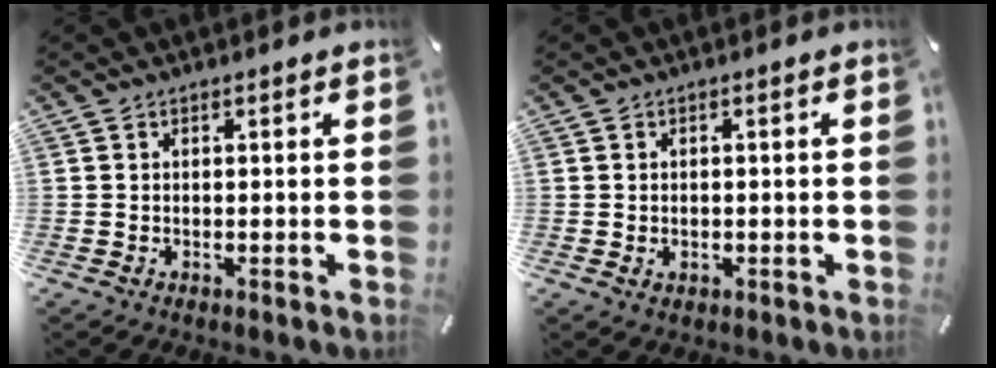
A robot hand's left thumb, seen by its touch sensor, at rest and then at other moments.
{"total": 0.9, "force": [-0.2, 0.8, 0.4], "torque": [-0.010, 0.004, -0.005]}